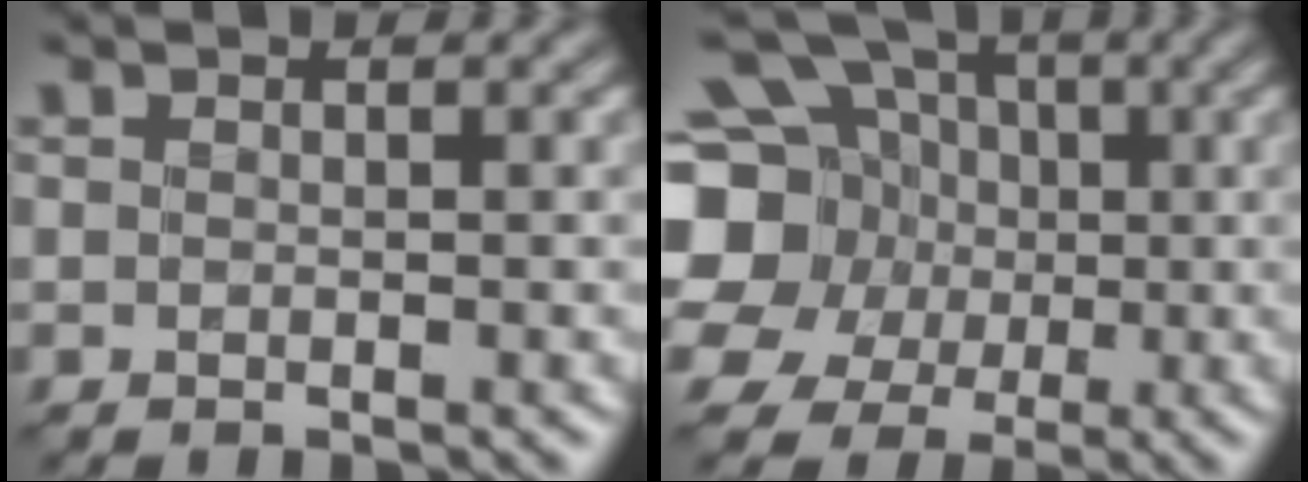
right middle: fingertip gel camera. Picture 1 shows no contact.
{"total": 16.1, "force": [1.5, 14.8, 6.0], "torque": [-0.173, 0.019, -0.014]}